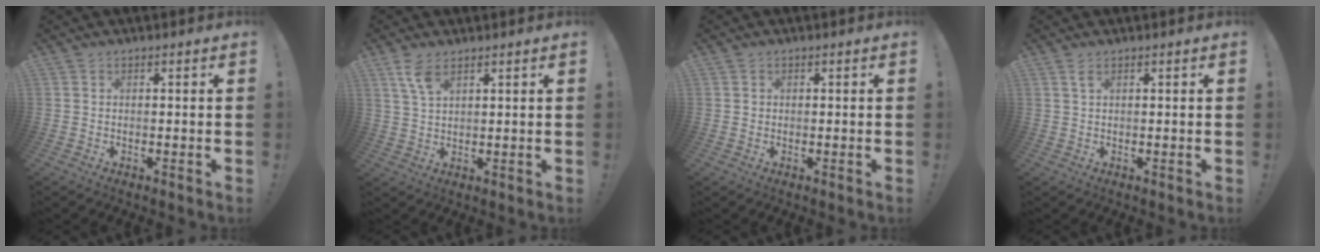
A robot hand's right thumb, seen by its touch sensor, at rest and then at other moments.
{"total": 6.2, "force": [3.9, 2.4, 4.2], "torque": [-0.082, -0.013, 0.072]}
{"total": 1.0, "force": [0.0, 1.0, 0.0], "torque": [0.000, 0.003, -0.001]}
{"total": 1.9, "force": [0.9, 0.6, 1.5], "torque": [-0.026, -0.001, 0.015]}